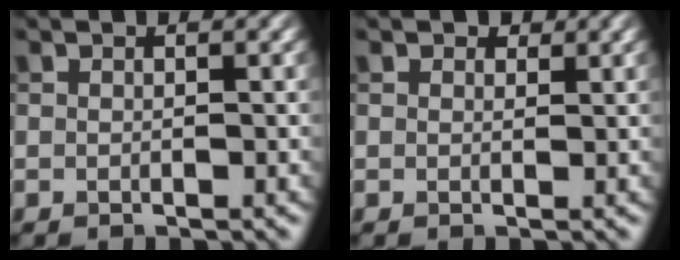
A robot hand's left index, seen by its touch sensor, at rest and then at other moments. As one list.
[{"total": 1.0, "force": [0.7, 0.6, 0.4], "torque": [-0.005, -0.003, 0.007]}]